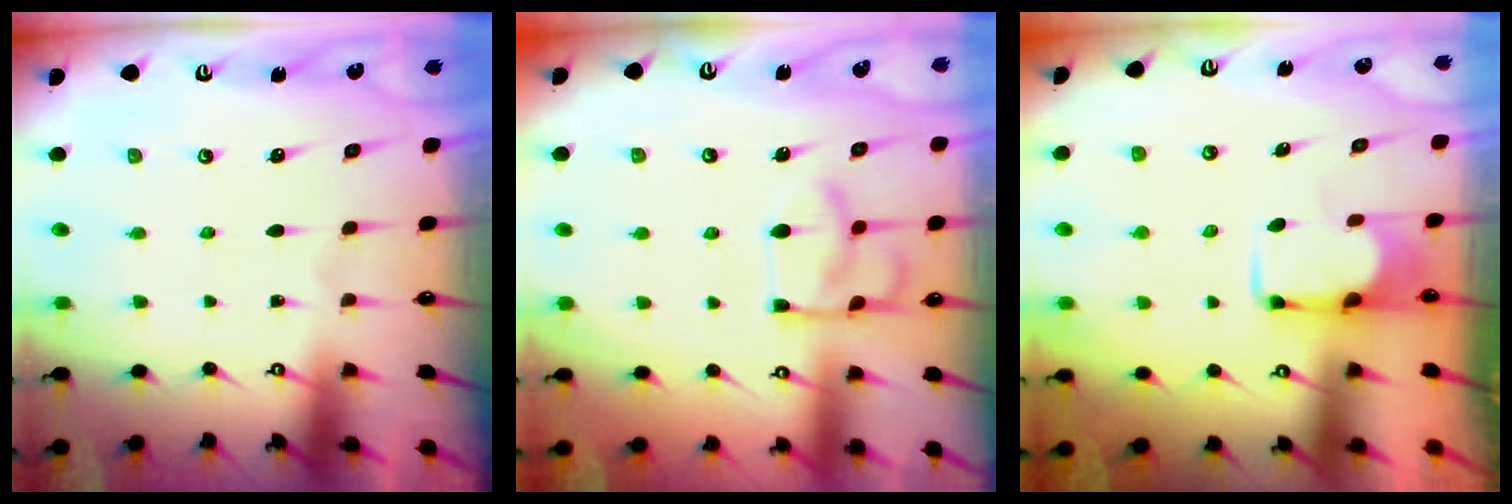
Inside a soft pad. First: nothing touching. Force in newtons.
{"total": 8.9, "press": 8.8, "slide": 1.2}
{"total": 1.9, "press": 1.7, "slide": 0.9}